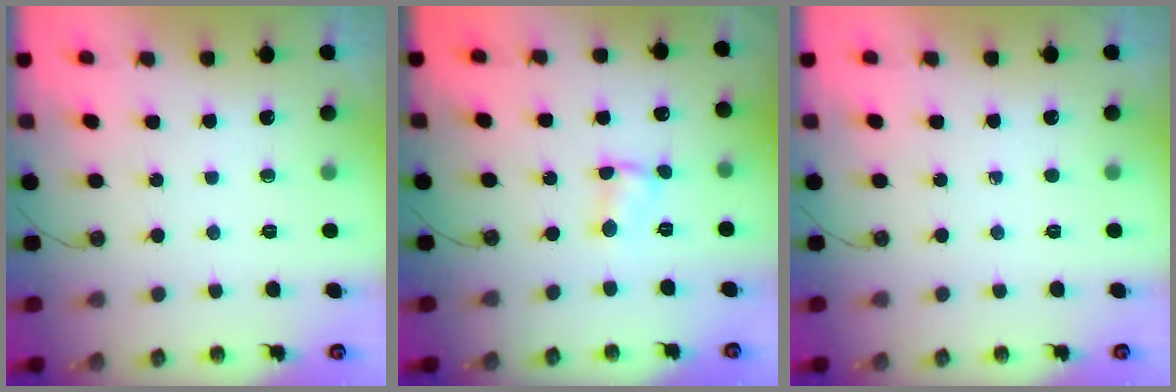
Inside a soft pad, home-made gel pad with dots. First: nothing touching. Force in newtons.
{"total": 2.6, "press": 2.6, "slide": 0.3}
{"total": 0.0}